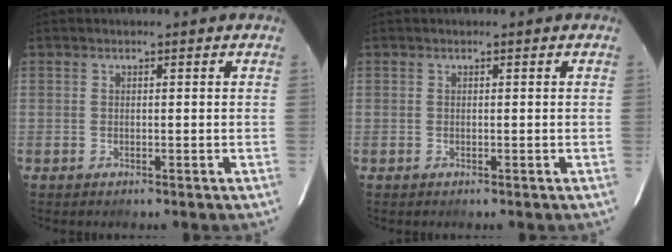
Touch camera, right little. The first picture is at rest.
{"total": 0.0}